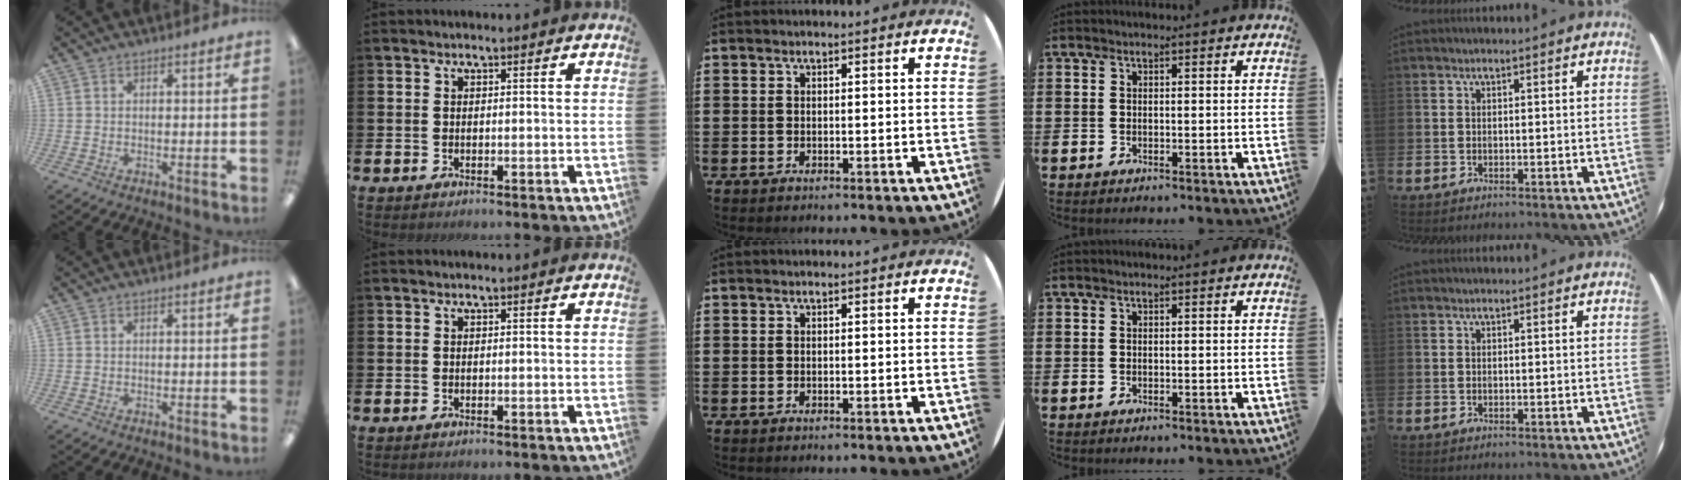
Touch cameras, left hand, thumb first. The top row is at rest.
{}